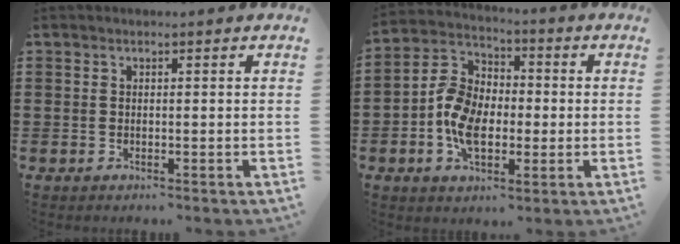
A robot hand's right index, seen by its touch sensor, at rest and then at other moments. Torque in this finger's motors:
{"motor_torque": [2.14, 0.00, 0.78, 0.21]}